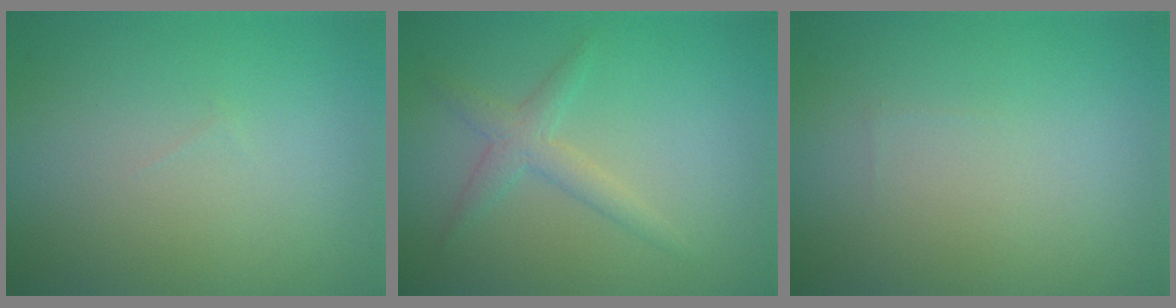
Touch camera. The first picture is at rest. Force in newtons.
{"total": 2.1, "press": 2.1, "slide": 0.1}
{"total": 0.0}